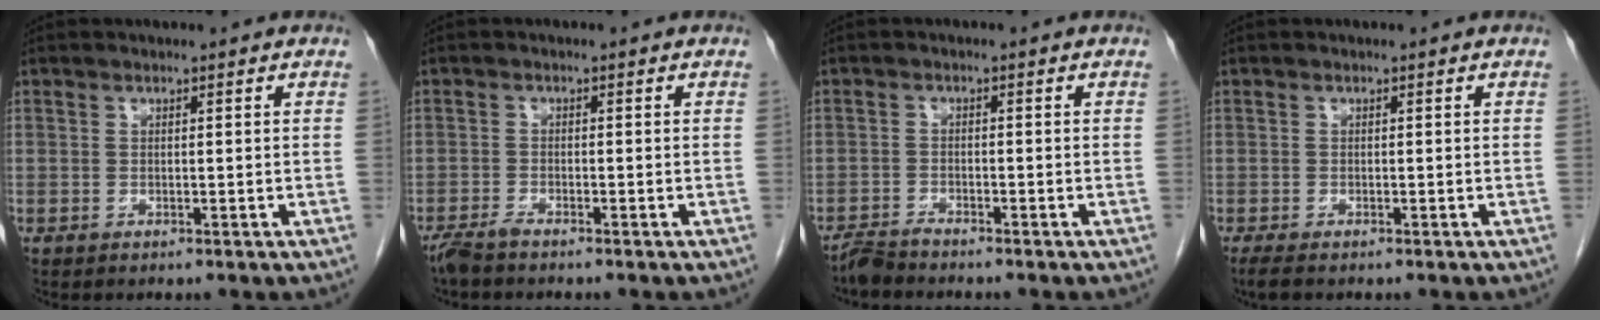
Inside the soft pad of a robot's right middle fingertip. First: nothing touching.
{"total": 2.1, "force": [-1.9, 0.1, 0.9], "torque": [-0.024, -0.005, -0.037]}
{"total": 2.3, "force": [-2.2, -0.2, 0.3], "torque": [-0.009, -0.010, -0.045]}
{"total": 1.8, "force": [-1.4, 0.3, 1.1], "torque": [-0.025, -0.008, -0.023]}